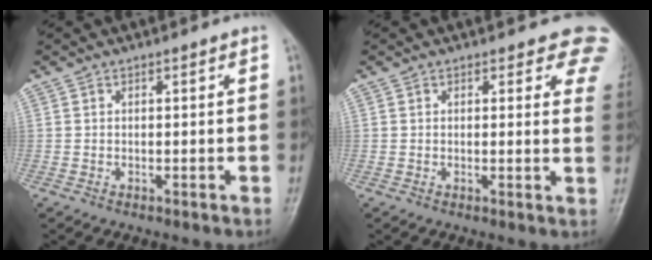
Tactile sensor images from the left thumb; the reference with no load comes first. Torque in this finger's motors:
{"motor_torque": [3.70, 1.31, 1.35, -0.92, 0.00]}